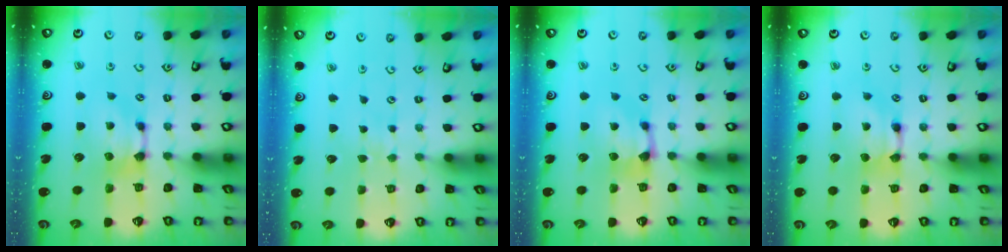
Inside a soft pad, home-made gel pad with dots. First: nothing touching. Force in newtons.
{"total": 3.9, "press": 3.9, "slide": 0.1}
{"total": 2.0, "press": 1.9, "slide": 0.7}
{"total": 1.6, "press": 1.6, "slide": 0.1}